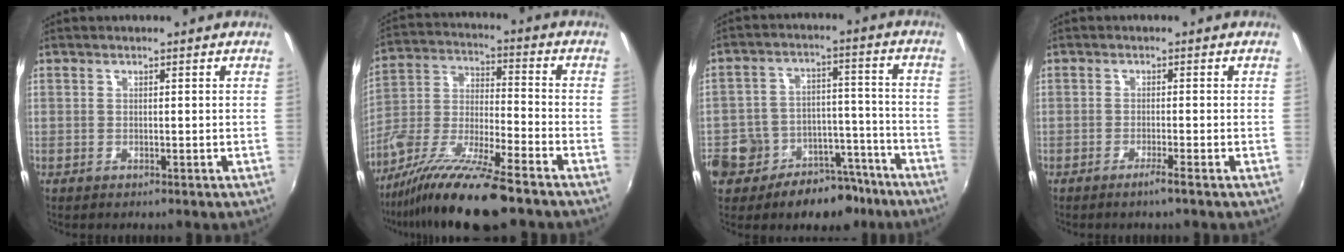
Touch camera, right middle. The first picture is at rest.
{"total": 16.7, "force": [-12.3, 2.2, 11.0], "torque": [-0.223, -0.019, -0.229]}
{"total": 15.6, "force": [-9.8, 10.5, 6.3], "torque": [-0.140, 0.030, -0.120]}
{"total": 1.8, "force": [-1.2, -0.6, 1.2], "torque": [-0.024, -0.001, -0.025]}